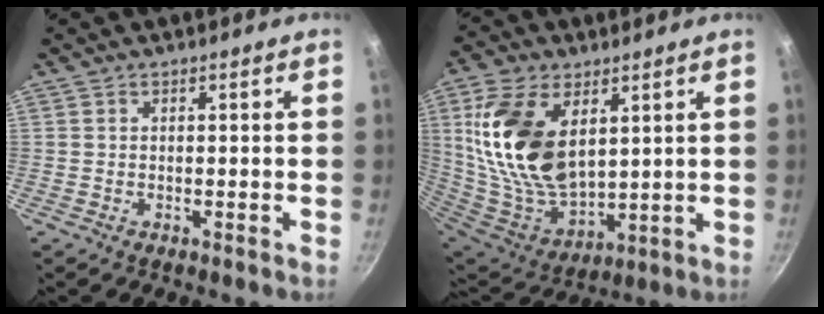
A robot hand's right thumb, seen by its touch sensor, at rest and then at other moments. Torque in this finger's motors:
{"motor_torque": [-1.58, 2.73, 1.93, 0.84, 0.24]}